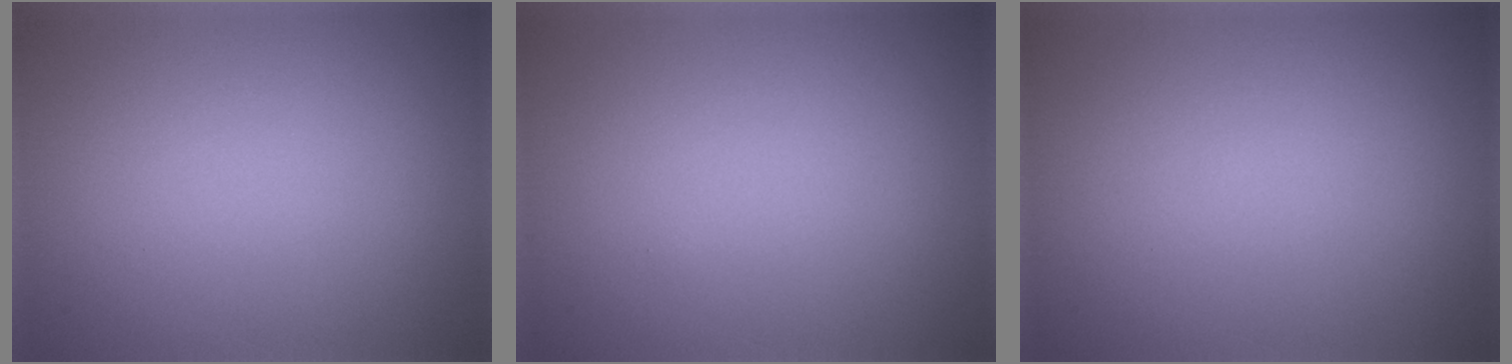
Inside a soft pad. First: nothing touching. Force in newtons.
{"total": 0.0}
{"total": 0.0}